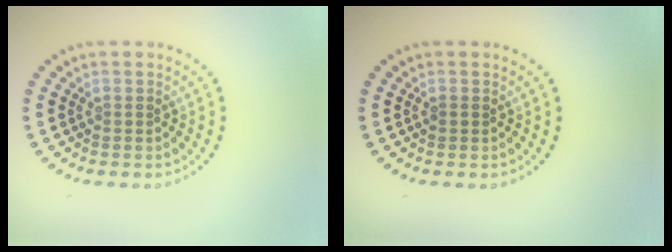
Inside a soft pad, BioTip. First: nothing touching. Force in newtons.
{"total": 0.6, "press": 0.6, "slide": 0.1}